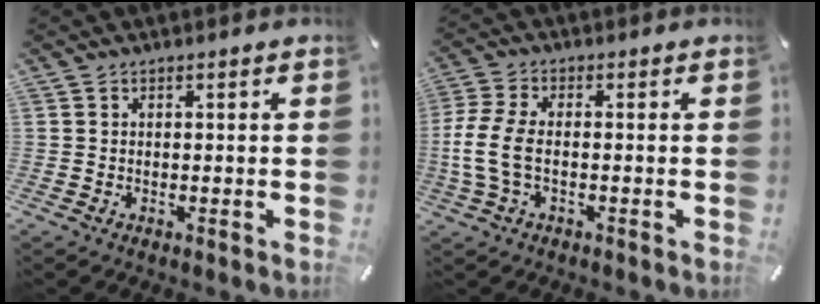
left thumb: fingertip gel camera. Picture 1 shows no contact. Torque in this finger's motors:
{"motor_torque": [-0.36, 1.10, 0.73, -0.61, 0.19]}